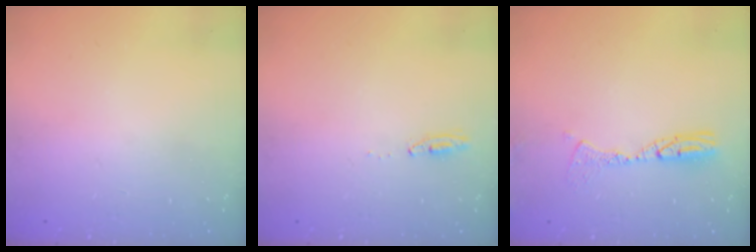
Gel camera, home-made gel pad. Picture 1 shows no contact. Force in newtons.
{"total": 4.1, "press": 3.1, "slide": 2.6}
{"total": 9.6, "press": 9.5, "slide": 1.9}